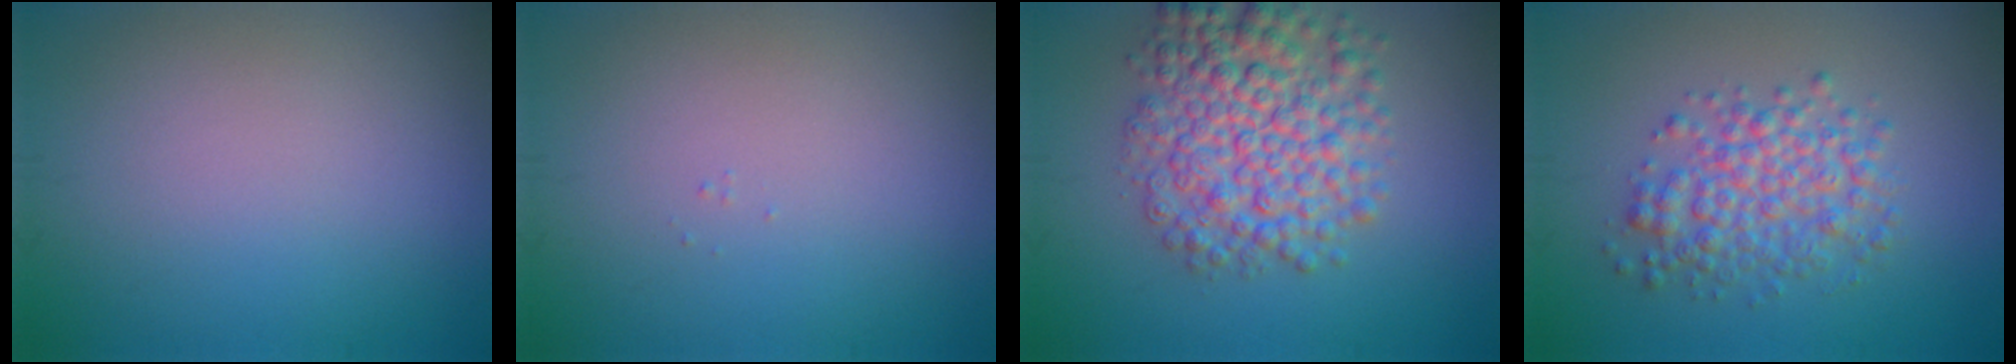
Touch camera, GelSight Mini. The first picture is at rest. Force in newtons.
{"total": 0.0}
{"total": 7.4, "press": 7.4, "slide": 0.1}
{"total": 4.4, "press": 4.4, "slide": 0.0}